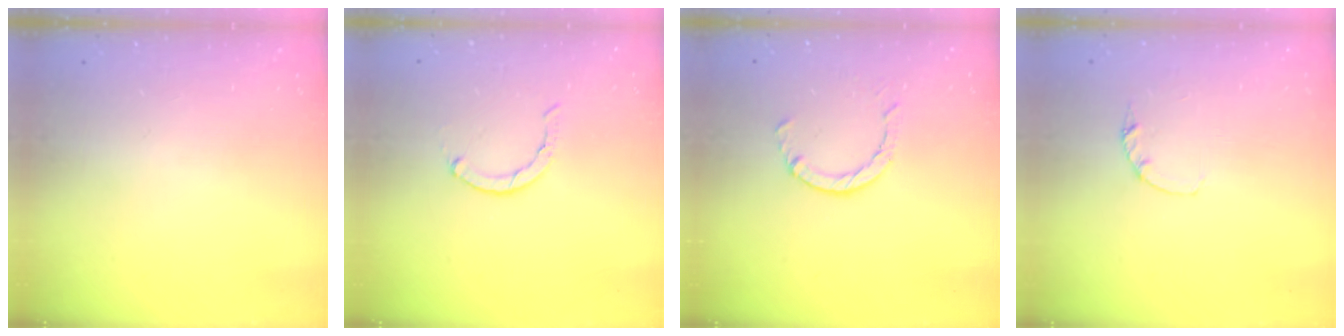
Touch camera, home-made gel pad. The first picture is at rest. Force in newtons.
{"total": 0.7, "press": 0.6, "slide": 0.2}
{"total": 2.9, "press": 2.8, "slide": 0.4}
{"total": 1.2, "press": 1.1, "slide": 0.3}